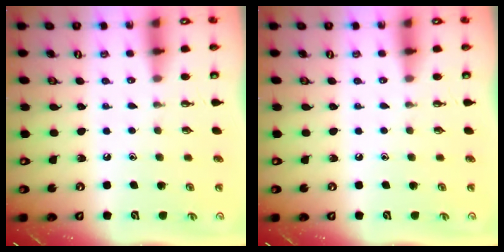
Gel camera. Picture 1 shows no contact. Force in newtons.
{"total": 0.0}